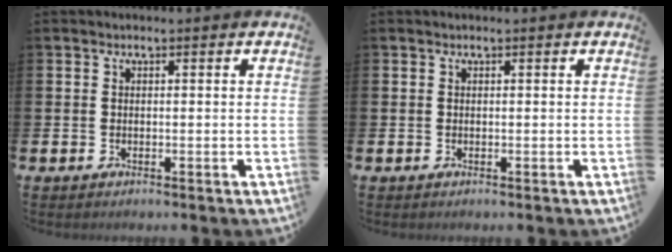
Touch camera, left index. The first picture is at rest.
{"total": 0.0}